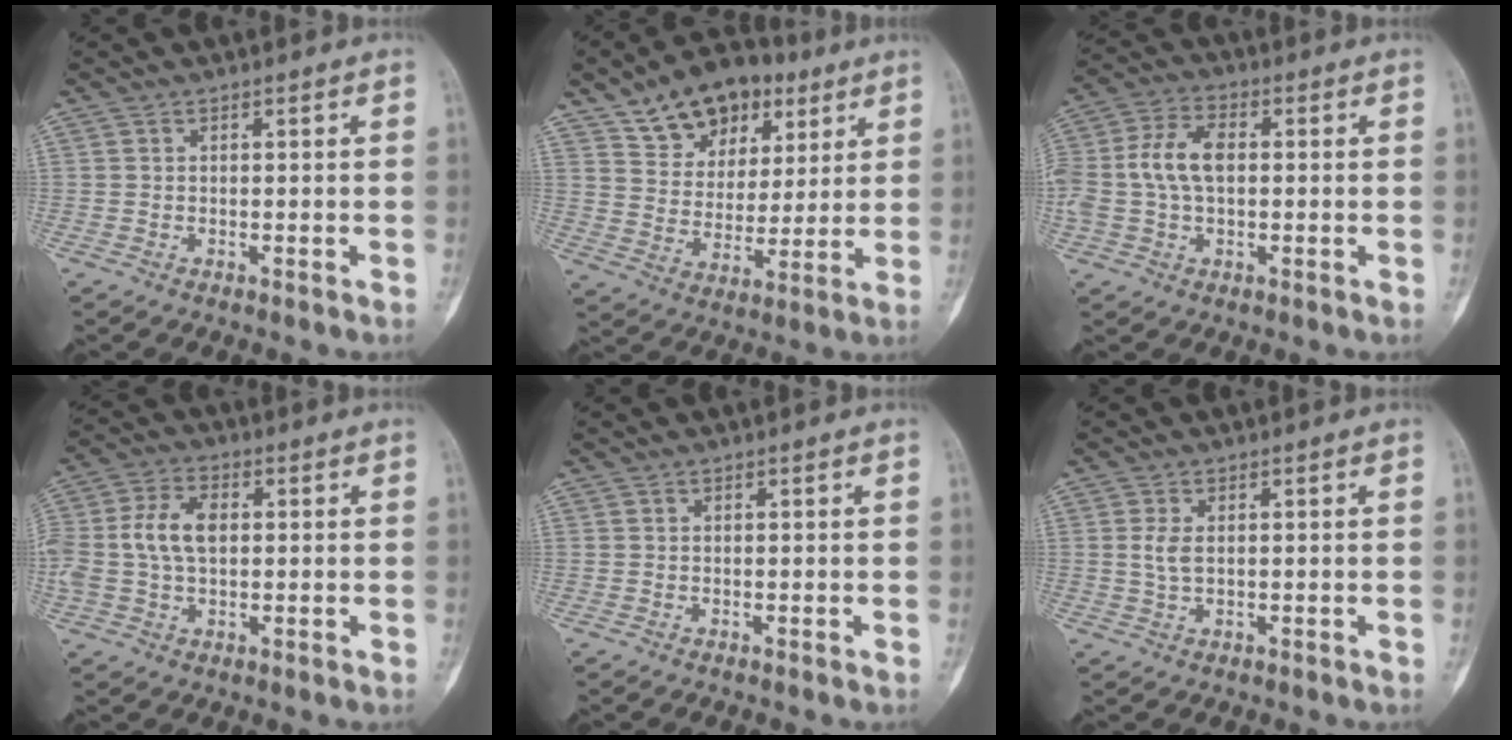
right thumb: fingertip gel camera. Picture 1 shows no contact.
{"total": 16.5, "force": [9.6, 10.6, 8.1], "torque": [-0.092, -0.025, 0.161]}
{"total": 10.0, "force": [0.4, 6.0, 8.0], "torque": [-0.174, 0.023, 0.007]}
{"total": 9.7, "force": [0.8, 6.0, 7.5], "torque": [-0.160, 0.016, 0.017]}
{"total": 0.0}
{"total": 2.7, "force": [0.4, 1.5, 2.2], "torque": [-0.051, 0.000, 0.009]}